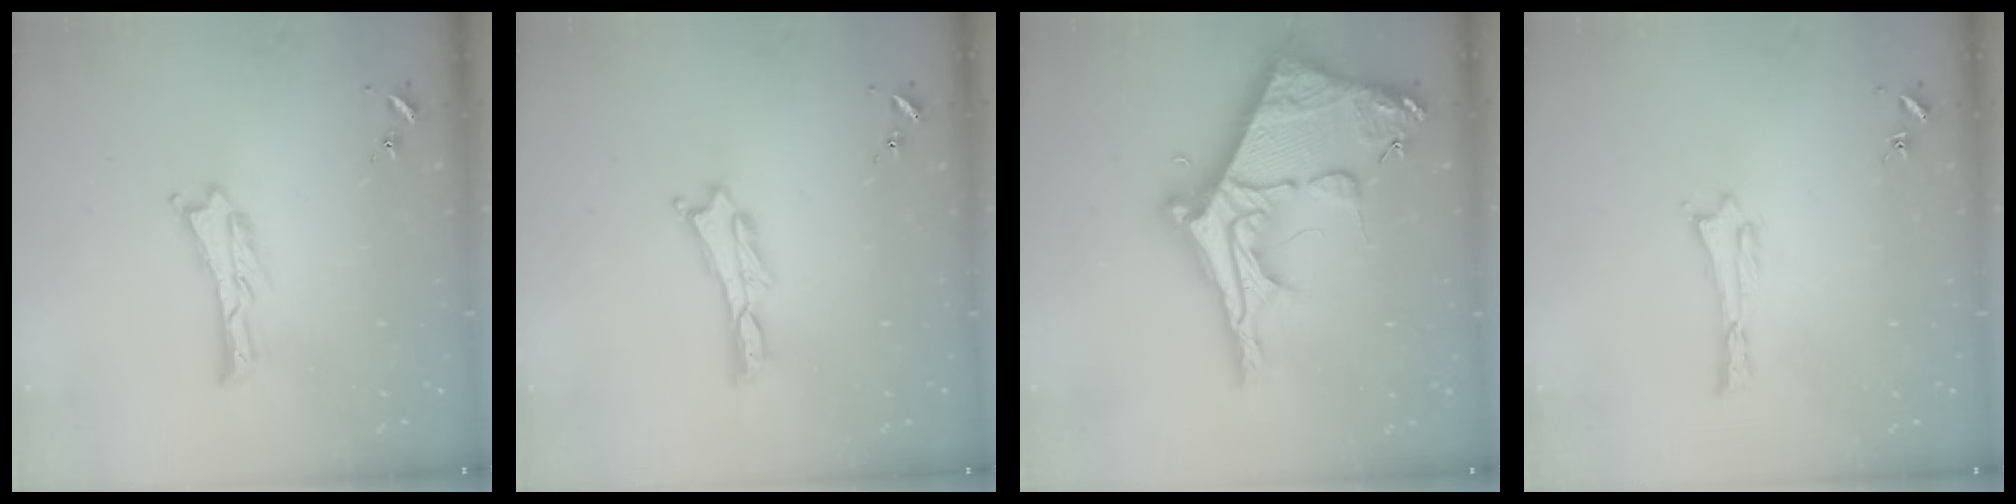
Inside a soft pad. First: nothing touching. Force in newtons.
{"total": 0.0}
{"total": 13.4, "press": 13.4, "slide": 1.3}
{"total": 0.0}